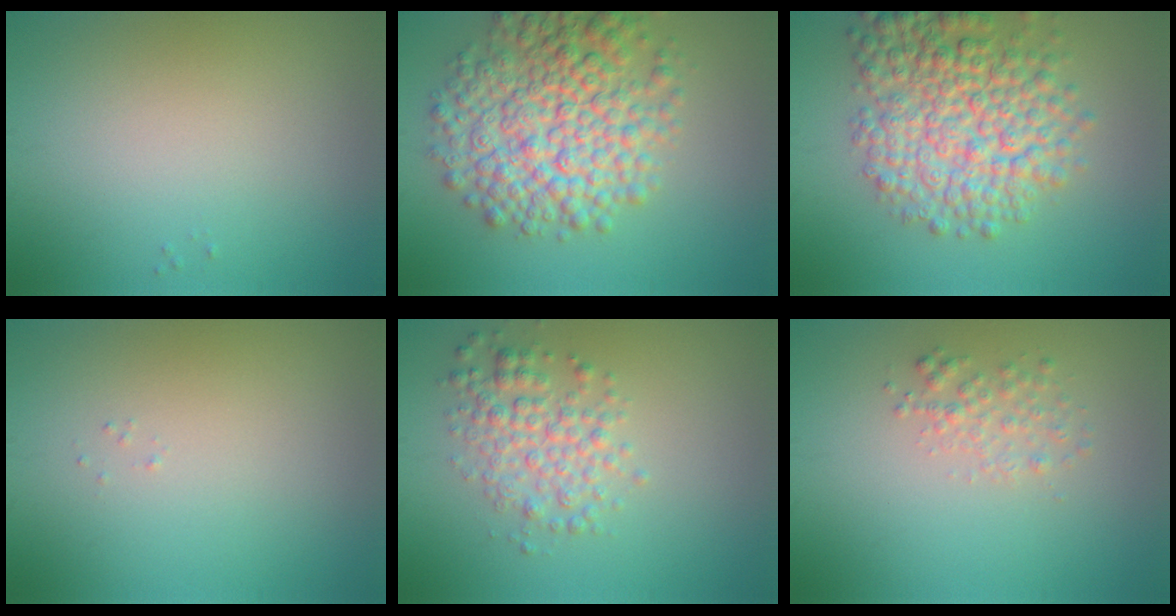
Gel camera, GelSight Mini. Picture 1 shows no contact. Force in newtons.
{"total": 9.1, "press": 9.1, "slide": 0.3}
{"total": 8.4, "press": 8.4, "slide": 0.3}
{"total": 0.0}
{"total": 3.5, "press": 3.5, "slide": 0.1}
{"total": 1.7, "press": 1.7, "slide": 0.1}